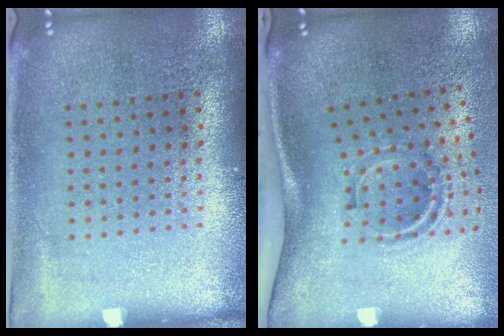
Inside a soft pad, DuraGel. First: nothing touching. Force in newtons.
{"total": 2.1, "press": 1.2, "slide": 1.7}